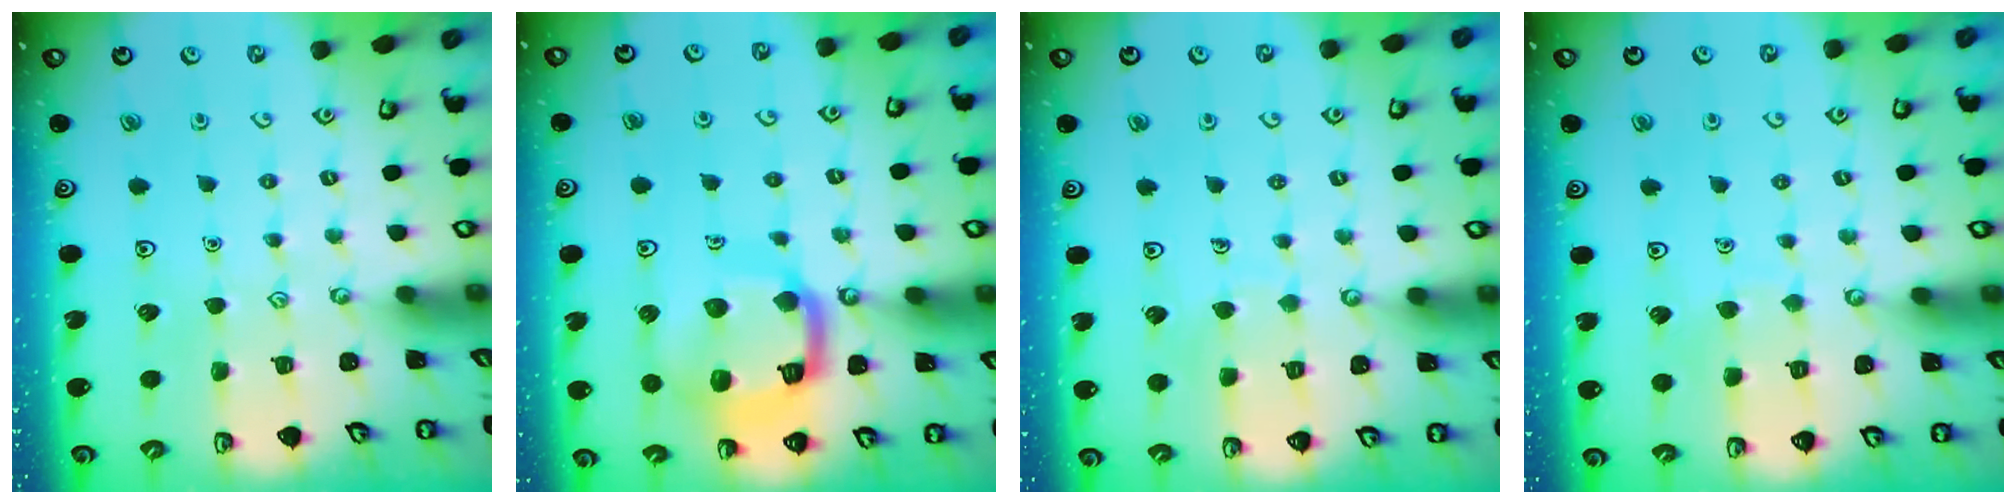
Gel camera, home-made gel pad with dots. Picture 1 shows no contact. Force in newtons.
{"total": 16.6, "press": 16.5, "slide": 1.8}
{"total": 5.2, "press": 5.2, "slide": 0.3}
{"total": 3.9, "press": 3.9, "slide": 0.4}